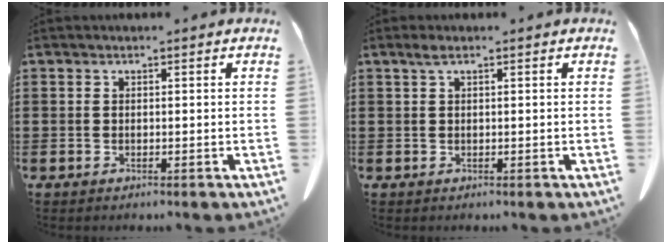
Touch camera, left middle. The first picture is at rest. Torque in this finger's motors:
{"motor_torque": [0.35, -0.18, 0.00, 0.03]}